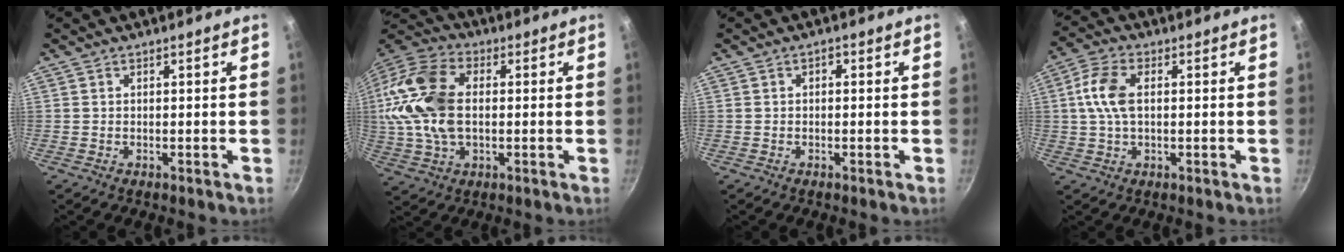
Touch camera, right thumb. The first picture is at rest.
{"total": 18.0, "force": [0.9, 11.4, 14.0], "torque": [-0.273, 0.022, 0.005]}
{"total": 1.0, "force": [0.1, 0.7, 0.7], "torque": [-0.010, 0.007, 0.000]}
{"total": 7.7, "force": [0.9, 4.4, 6.2], "torque": [-0.125, 0.018, 0.011]}